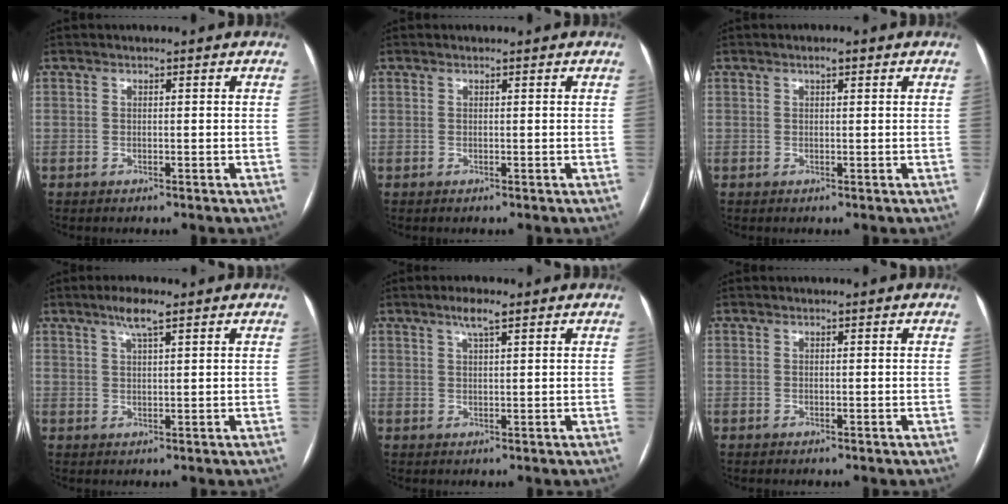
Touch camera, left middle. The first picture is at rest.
{"total": 0.0}
{"total": 1.1, "force": [0.7, 0.3, 0.8], "torque": [-0.016, 0.003, 0.010]}
{"total": 3.6, "force": [2.4, 0.3, 2.7], "torque": [-0.057, 0.004, 0.044]}
{"total": 2.9, "force": [1.9, 0.2, 2.2], "torque": [-0.048, 0.004, 0.034]}
{"total": 0.0}